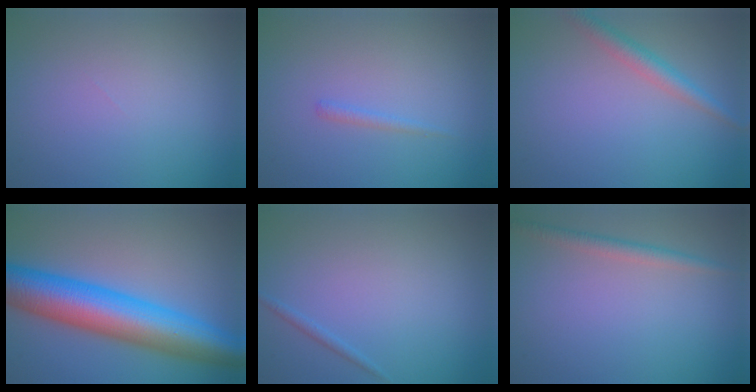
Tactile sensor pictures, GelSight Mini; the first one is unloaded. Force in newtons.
{"total": 0.7, "press": 0.7, "slide": 0.1}
{"total": 2.4, "press": 2.4, "slide": 0.1}
{"total": 10.8, "press": 10.8, "slide": 0.1}
{"total": 0.6, "press": 0.6, "slide": 0.1}
{"total": 1.7, "press": 1.7, "slide": 0.1}